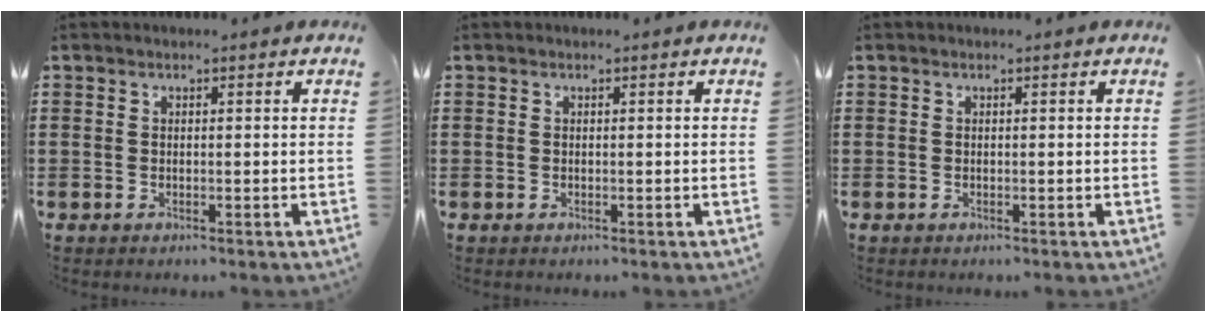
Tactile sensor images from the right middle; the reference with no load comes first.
{"total": 0.0}
{"total": 0.0}